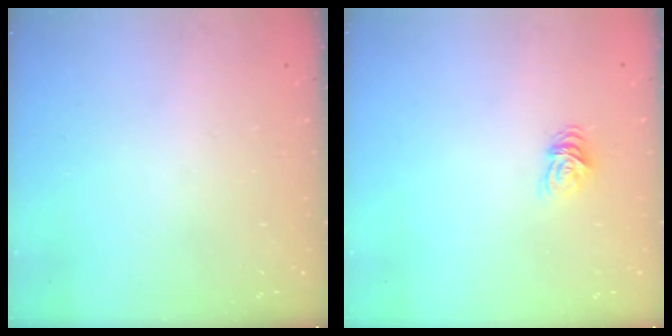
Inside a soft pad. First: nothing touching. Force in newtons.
{"total": 5.5, "press": 5.4, "slide": 0.6}